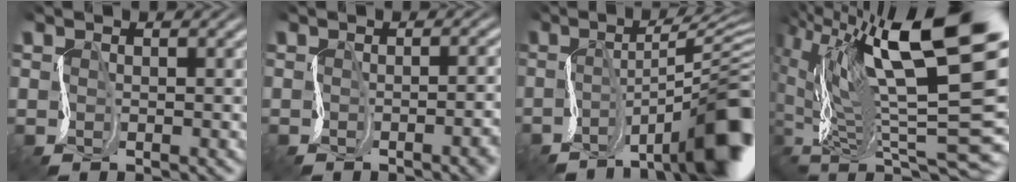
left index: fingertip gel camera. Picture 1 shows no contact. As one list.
[{"total": 4.2, "force": [-1.3, 1.6, 3.7], "torque": [-0.014, -0.003, -0.010]}, {"total": 10.9, "force": [-3.9, 2.4, 9.9], "torque": [-0.123, 0.004, -0.067]}, {"total": 13.1, "force": [1.4, 5.5, 11.8], "torque": [-0.187, 0.005, 0.019]}]